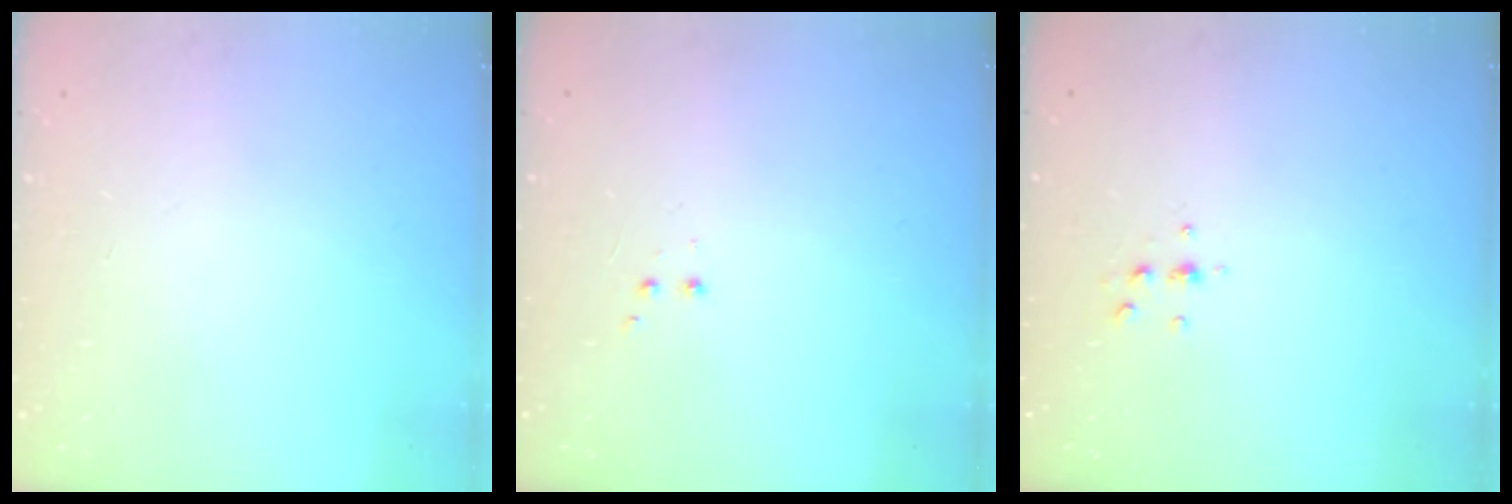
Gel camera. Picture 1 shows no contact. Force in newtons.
{"total": 2.0, "press": 1.8, "slide": 0.9}
{"total": 4.7, "press": 4.6, "slide": 1.0}